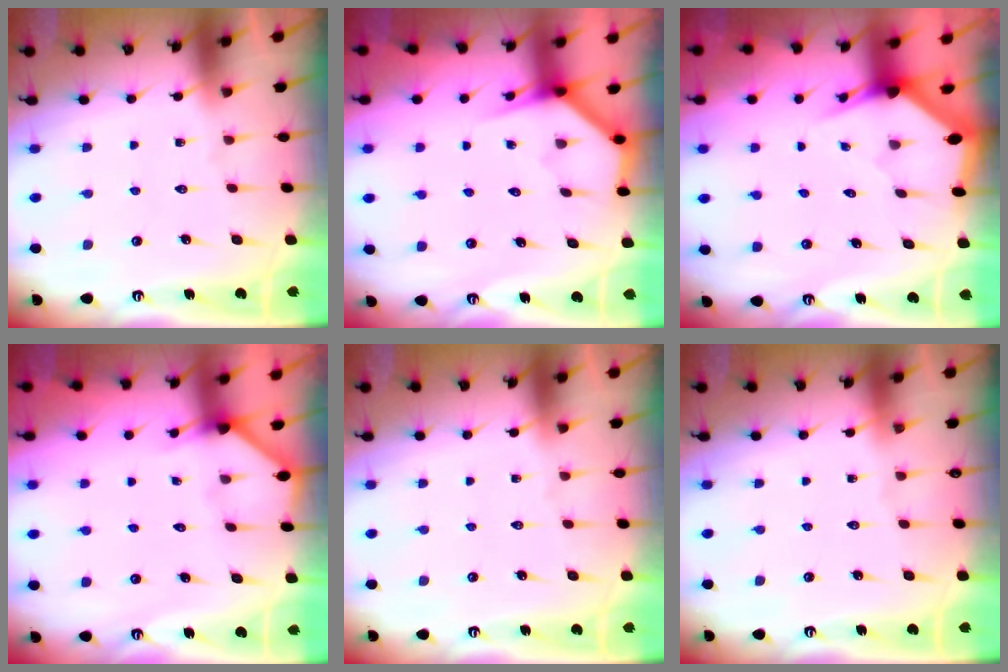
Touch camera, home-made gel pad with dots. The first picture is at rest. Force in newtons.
{"total": 3.9, "press": 3.9, "slide": 0.2}
{"total": 3.0, "press": 3.0, "slide": 0.1}
{"total": 1.8, "press": 1.8, "slide": 0.1}
{"total": 0.0}
{"total": 0.0}